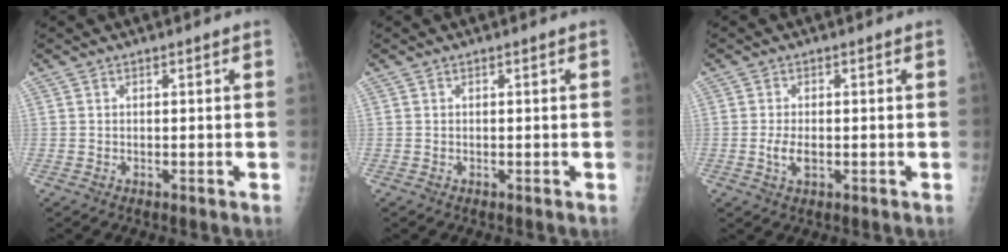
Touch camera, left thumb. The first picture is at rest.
{"total": 0.0}
{"total": 3.0, "force": [-0.5, 1.5, 2.6], "torque": [-0.053, -0.004, -0.008]}